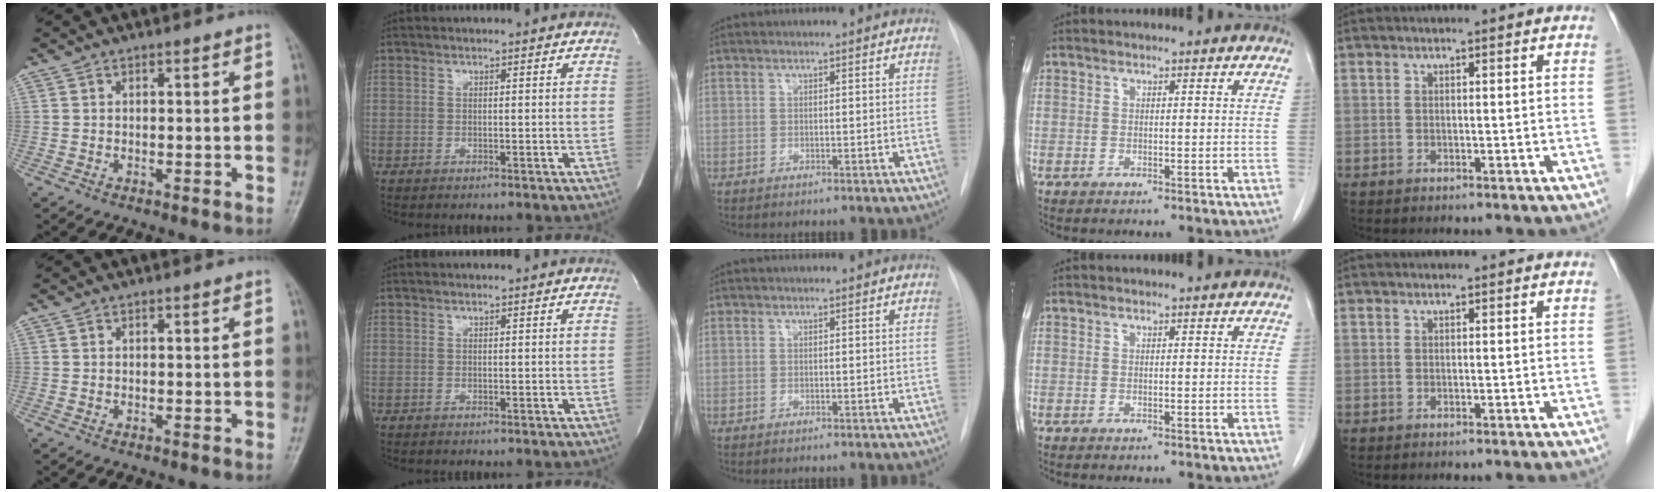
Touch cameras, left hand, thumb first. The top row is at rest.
{}